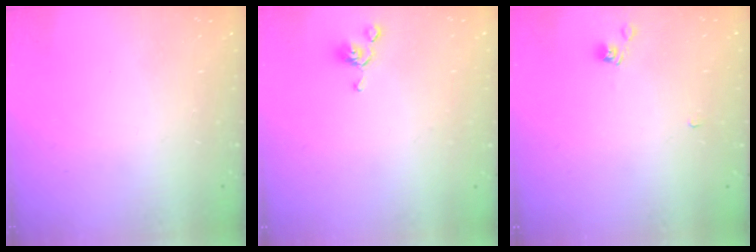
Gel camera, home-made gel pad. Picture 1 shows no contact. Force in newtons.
{"total": 0.0}
{"total": 2.4, "press": 2.3, "slide": 0.8}